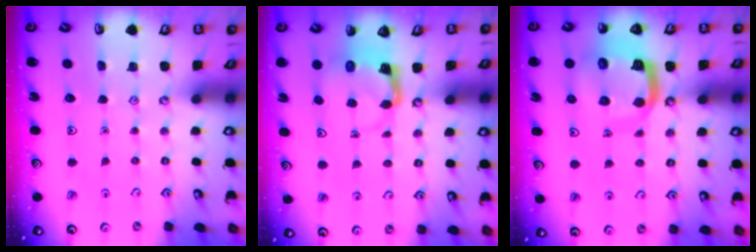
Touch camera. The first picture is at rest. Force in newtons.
{"total": 3.9, "press": 3.8, "slide": 0.7}
{"total": 11.9, "press": 11.8, "slide": 1.2}